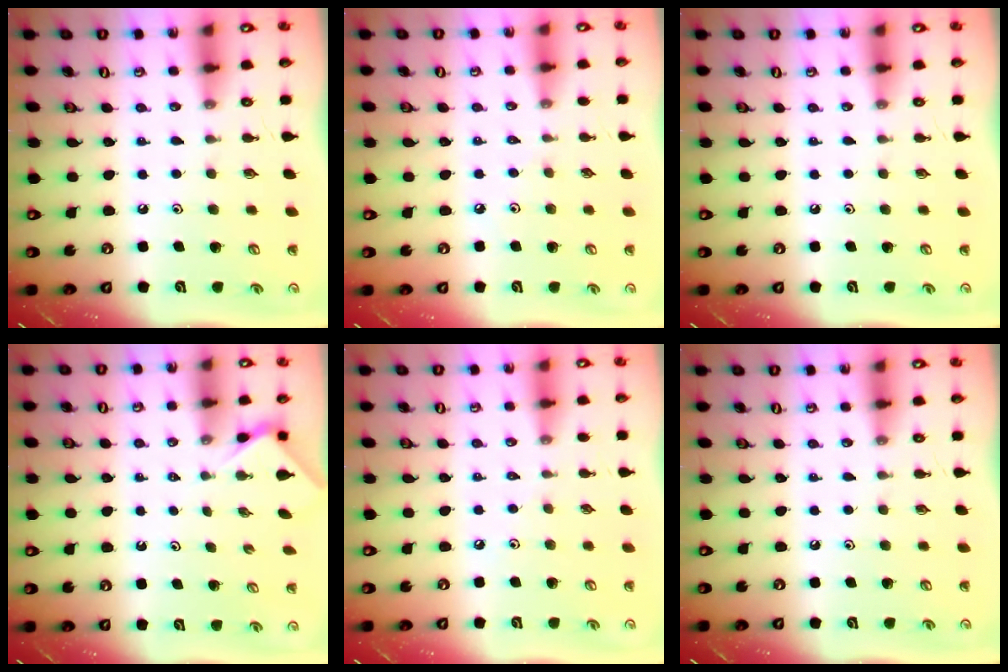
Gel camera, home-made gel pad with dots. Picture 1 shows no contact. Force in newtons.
{"total": 2.3, "press": 2.3, "slide": 0.4}
{"total": 0.0}
{"total": 1.9, "press": 1.9, "slide": 0.3}
{"total": 2.8, "press": 2.7, "slide": 0.6}
{"total": 0.0}